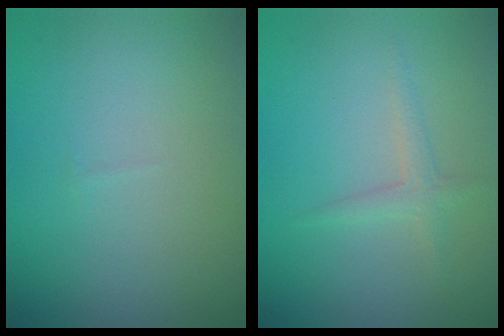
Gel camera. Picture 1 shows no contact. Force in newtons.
{"total": 1.3, "press": 1.3, "slide": 0.0}